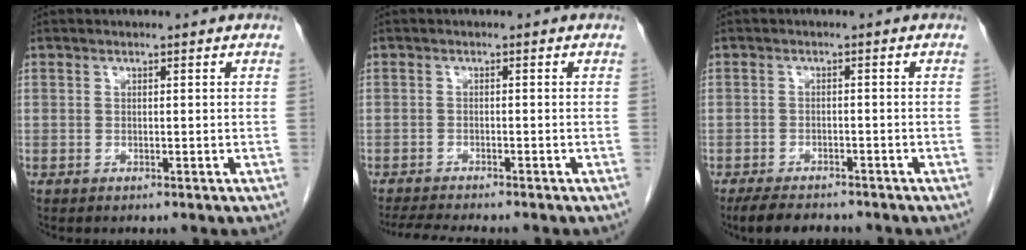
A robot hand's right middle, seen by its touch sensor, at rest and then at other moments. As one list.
[{"total": 6.5, "force": [-5.8, 0.5, 2.9], "torque": [-0.043, -0.014, -0.092]}, {"total": 6.1, "force": [-5.2, 2.0, 2.4], "torque": [-0.040, -0.009, -0.079]}]